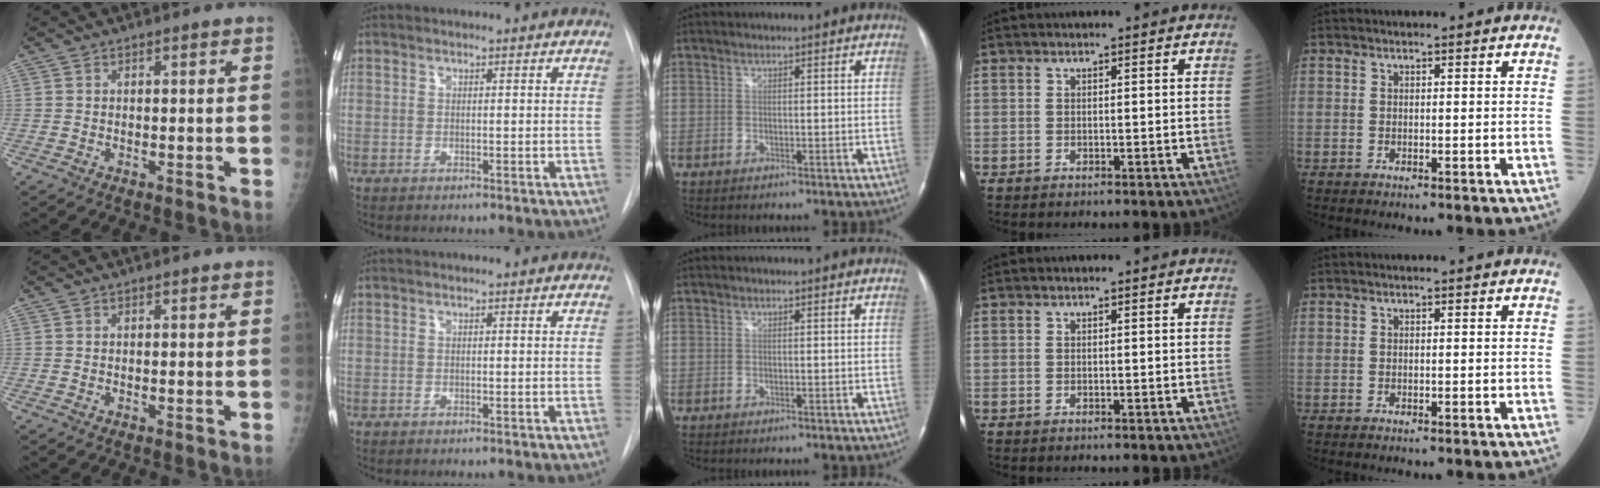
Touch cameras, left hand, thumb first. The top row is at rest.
{}